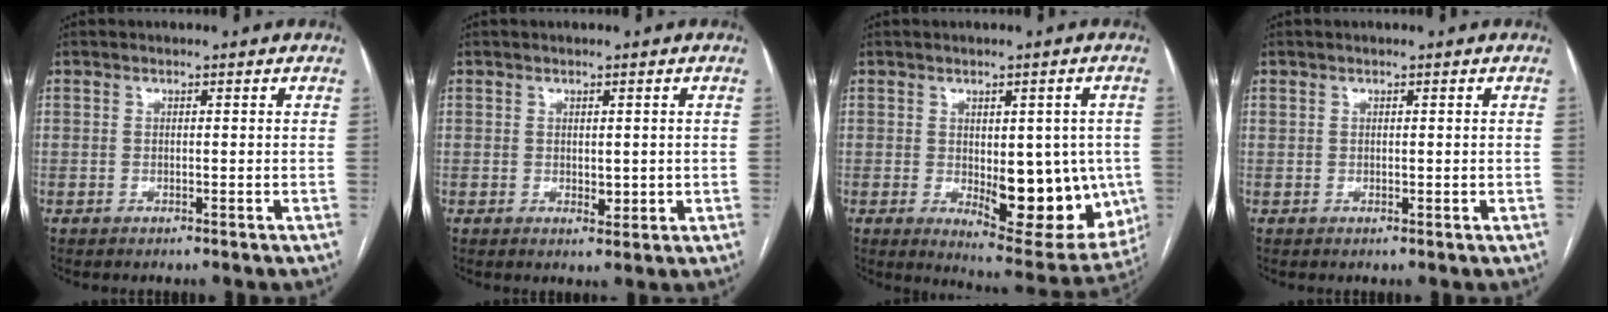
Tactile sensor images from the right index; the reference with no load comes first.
{"total": 2.3, "force": [0.1, 1.4, 1.8], "torque": [-0.025, -0.006, 0.007]}
{"total": 14.9, "force": [-1.9, 6.3, 13.4], "torque": [-0.163, -0.010, -0.003]}
{"total": 0.7, "force": [0.4, 0.4, 0.4], "torque": [-0.007, -0.001, 0.009]}